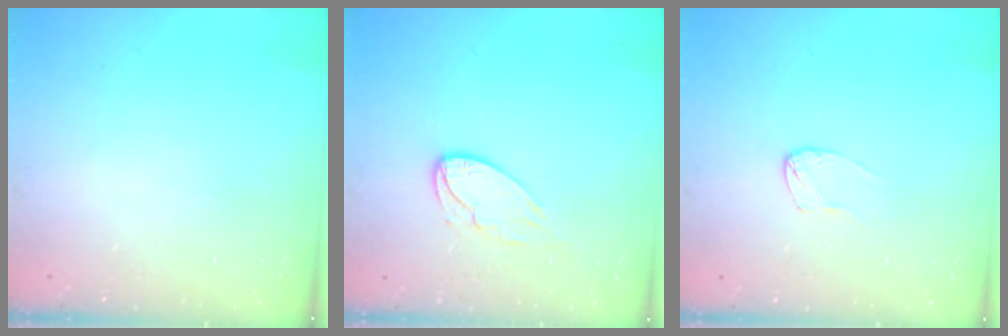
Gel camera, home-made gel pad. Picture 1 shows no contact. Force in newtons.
{"total": 8.2, "press": 8.2, "slide": 0.5}
{"total": 4.8, "press": 4.8, "slide": 0.3}